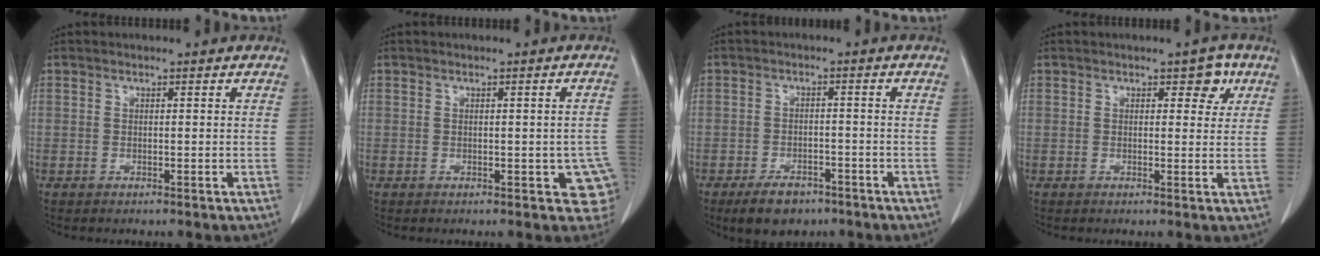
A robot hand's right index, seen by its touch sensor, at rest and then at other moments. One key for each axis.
{"total": 5.0, "fx": -1.2, "fy": 2.2, "fz": 4.3, "tx": -0.028, "ty": 0.008, "tz": -0.012}
{"total": 5.7, "fx": -4.1, "fy": 2.9, "fz": 2.7, "tx": -0.048, "ty": 0.000, "tz": -0.060}
{"total": 3.2, "fx": 1.5, "fy": 1.8, "fz": 2.1, "tx": -0.018, "ty": 0.005, "tz": 0.017}